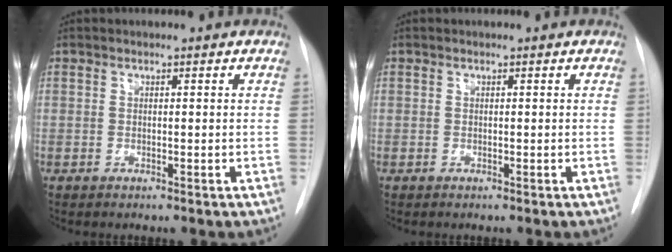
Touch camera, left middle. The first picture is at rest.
{"total": 0.0}